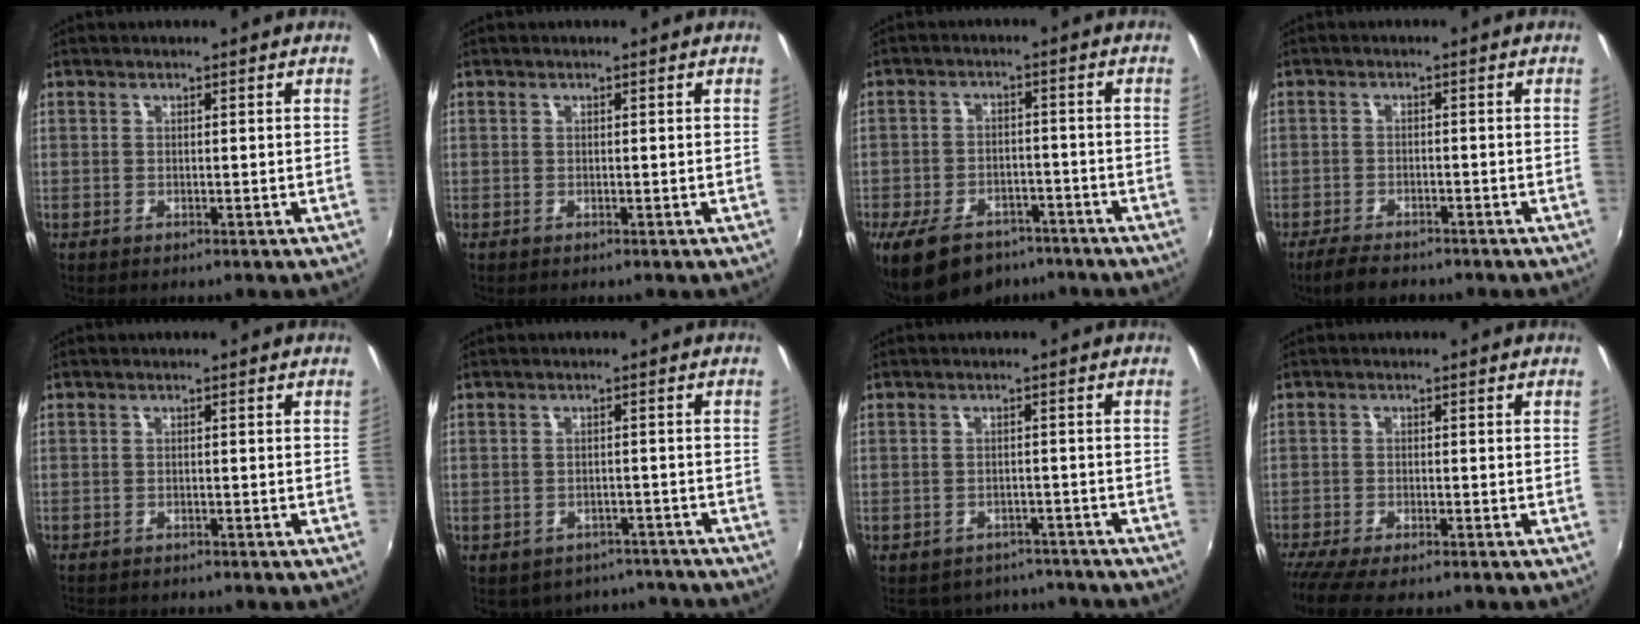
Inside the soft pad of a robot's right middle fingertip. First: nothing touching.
{"total": 0.0}
{"total": 14.0, "force": [-9.9, 7.4, 6.5], "torque": [-0.152, -0.009, -0.149]}
{"total": 5.3, "force": [-4.4, 1.9, 2.3], "torque": [-0.065, -0.006, -0.076]}
{"total": 3.8, "force": [-3.5, 0.9, 1.2], "torque": [-0.034, -0.015, -0.055]}
{"total": 11.1, "force": [-8.9, 5.7, 3.3], "torque": [-0.076, 0.003, -0.102]}
{"total": 10.6, "force": [-9.1, 4.7, 2.8], "torque": [-0.066, 0.002, -0.114]}
{"total": 7.3, "force": [-6.1, 1.1, 3.9], "torque": [-0.096, -0.038, -0.108]}